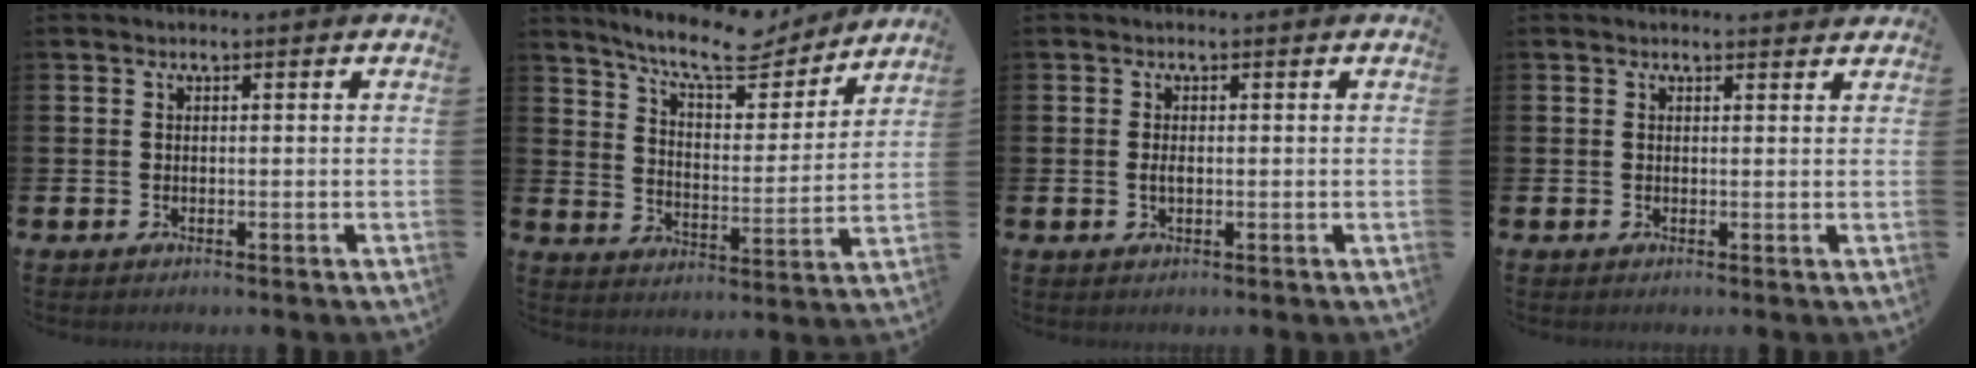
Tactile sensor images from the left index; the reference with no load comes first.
{"total": 10.1, "force": [9.1, 1.9, 3.8], "torque": [-0.097, -0.052, 0.159]}
{"total": 1.2, "force": [0.0, 0.6, 1.1], "torque": [-0.019, 0.002, -0.003]}
{"total": 0.8, "force": [0.8, 0.2, 0.1], "torque": [0.004, -0.001, 0.013]}